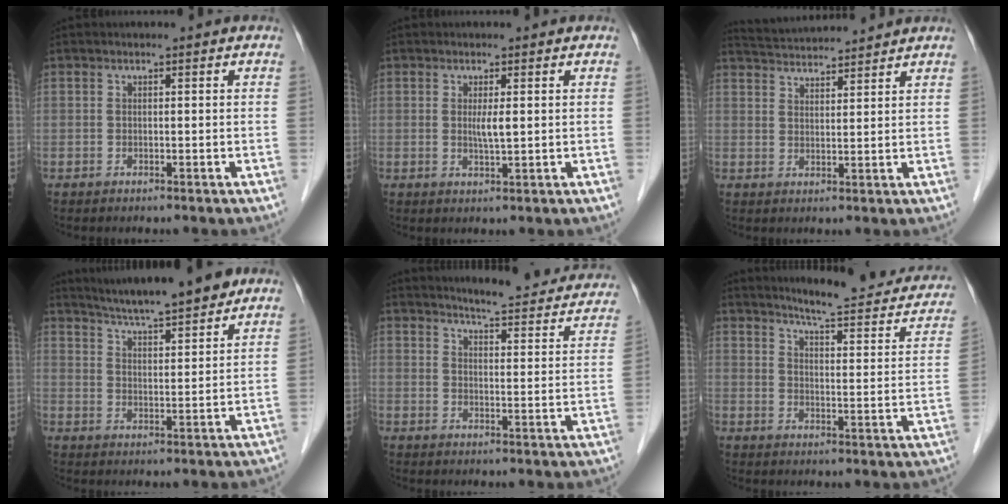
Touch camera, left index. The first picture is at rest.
{"total": 2.2, "force": [0.4, 0.1, 2.2], "torque": [-0.044, -0.003, 0.008]}
{"total": 8.3, "force": [8.1, -0.1, 1.7], "torque": [-0.040, 0.030, 0.129]}
{"total": 12.1, "force": [10.6, 0.5, 5.8], "torque": [-0.092, 0.011, 0.159]}
{"total": 16.4, "force": [15.4, 2.1, 5.2], "torque": [-0.054, -0.044, 0.172]}
{"total": 17.3, "force": [15.3, 2.5, 7.6], "torque": [-0.087, -0.034, 0.180]}